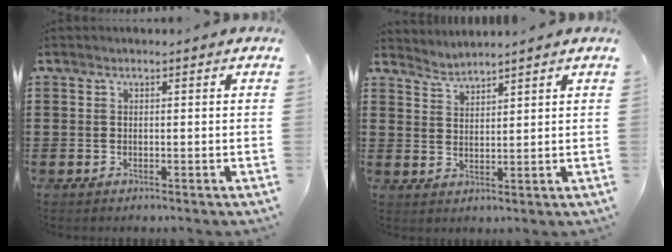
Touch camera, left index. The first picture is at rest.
{"total": 2.4, "force": [2.3, -0.4, -0.5], "torque": [0.001, -0.010, 0.044]}